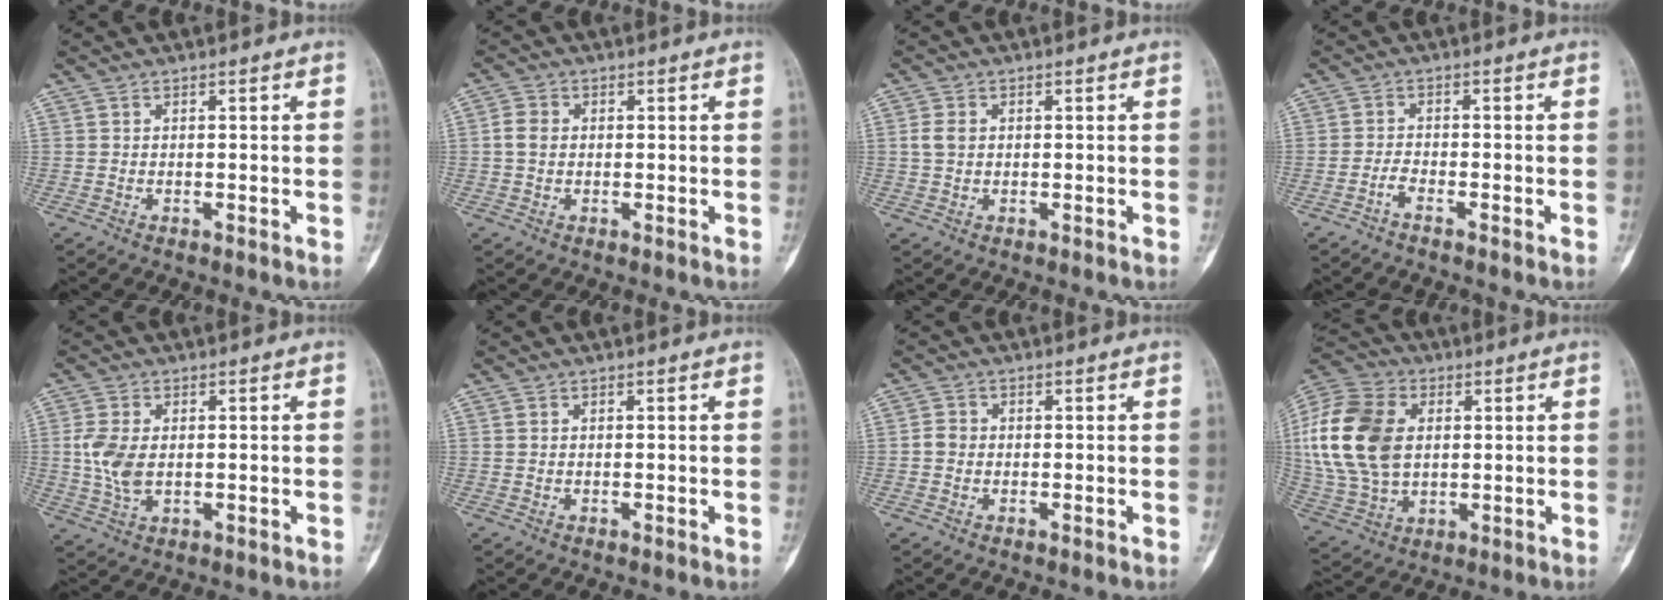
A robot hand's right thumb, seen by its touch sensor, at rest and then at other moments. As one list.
[{"total": 3.1, "force": [0.1, 2.4, 1.9], "torque": [-0.033, 0.006, -0.002]}, {"total": 2.6, "force": [0.4, 2.0, 1.7], "torque": [-0.035, 0.005, 0.007]}, {"total": 1.6, "force": [-1.4, 0.1, 0.8], "torque": [-0.022, 0.008, -0.032]}, {"total": 6.8, "force": [0.3, 4.1, 5.4], "torque": [-0.121, 0.000, 0.009]}, {"total": 0.6, "force": [0.2, 0.4, 0.4], "torque": [-0.009, 0.002, 0.005]}, {"total": 2.1, "force": [-0.3, 1.9, 1.0], "torque": [-0.010, 0.006, -0.009]}, {"total": 20.3, "force": [2.9, 14.1, 14.4], "torque": [-0.298, 0.002, 0.059]}]